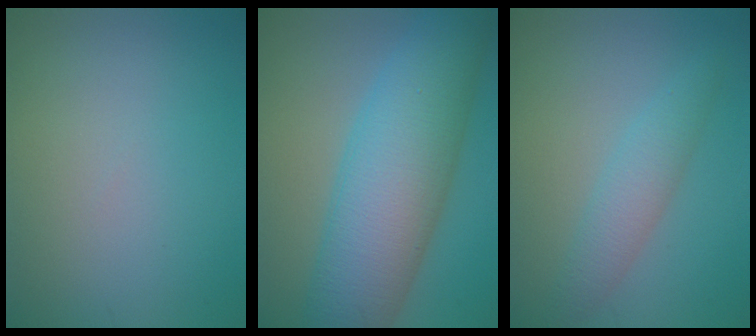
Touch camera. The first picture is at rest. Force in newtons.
{"total": 11.1, "press": 11.1, "slide": 0.0}
{"total": 2.8, "press": 2.8, "slide": 0.0}